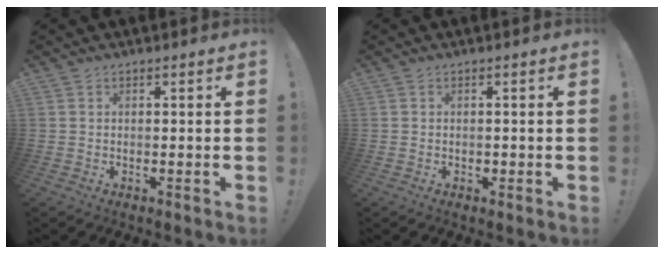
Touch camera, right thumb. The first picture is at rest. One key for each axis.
{"total": 0.6, "fx": -0.2, "fy": 0.6, "fz": 0.1, "tx": 0.000, "ty": 0.003, "tz": -0.003}